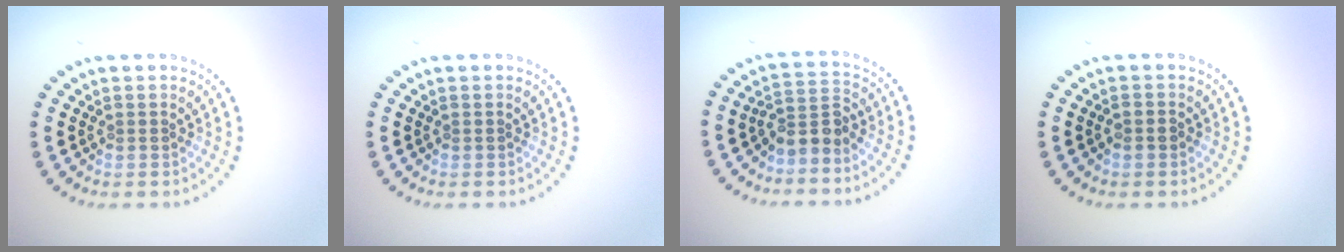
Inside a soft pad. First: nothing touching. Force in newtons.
{"total": 0.0}
{"total": 2.6, "press": 1.9, "slide": 1.8}
{"total": 1.1, "press": 1.0, "slide": 0.4}